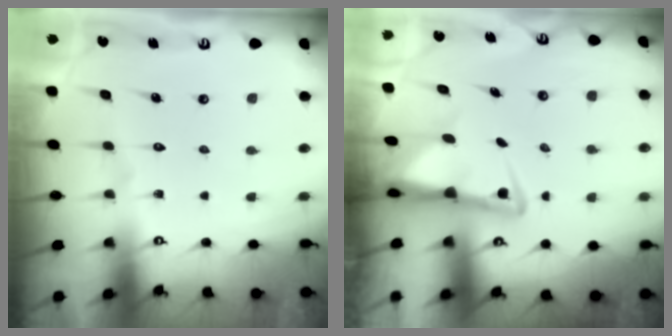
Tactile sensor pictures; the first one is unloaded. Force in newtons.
{"total": 4.5, "press": 4.4, "slide": 0.9}